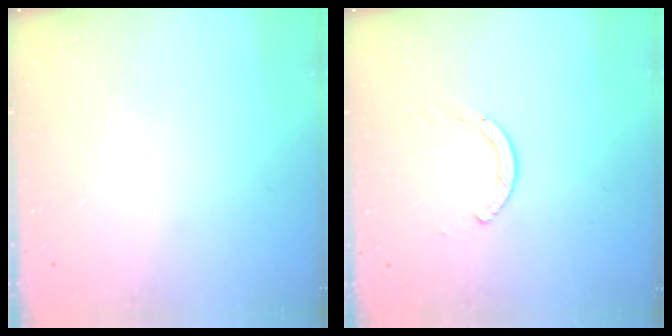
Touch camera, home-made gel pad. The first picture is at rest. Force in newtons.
{"total": 2.0, "press": 1.9, "slide": 0.3}